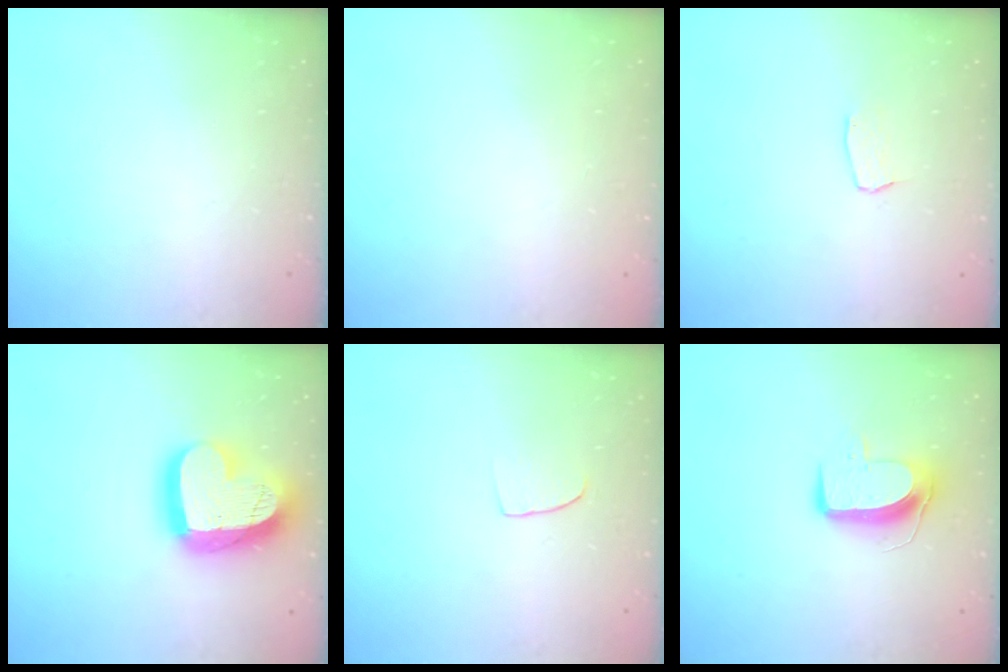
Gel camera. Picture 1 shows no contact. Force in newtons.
{"total": 0.0}
{"total": 3.0, "press": 3.0, "slide": 0.2}
{"total": 23.3, "press": 23.3, "slide": 1.9}
{"total": 5.5, "press": 5.4, "slide": 0.5}
{"total": 9.5, "press": 9.5, "slide": 0.5}